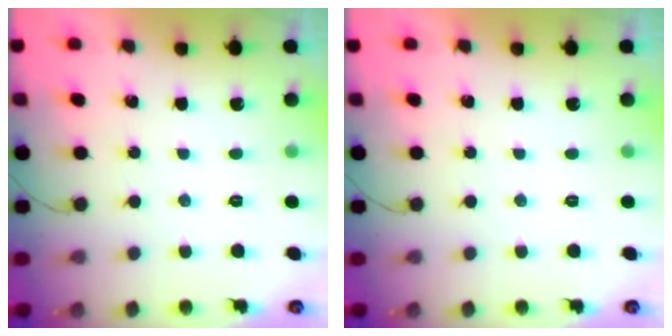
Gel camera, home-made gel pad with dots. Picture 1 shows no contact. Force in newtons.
{"total": 0.0}